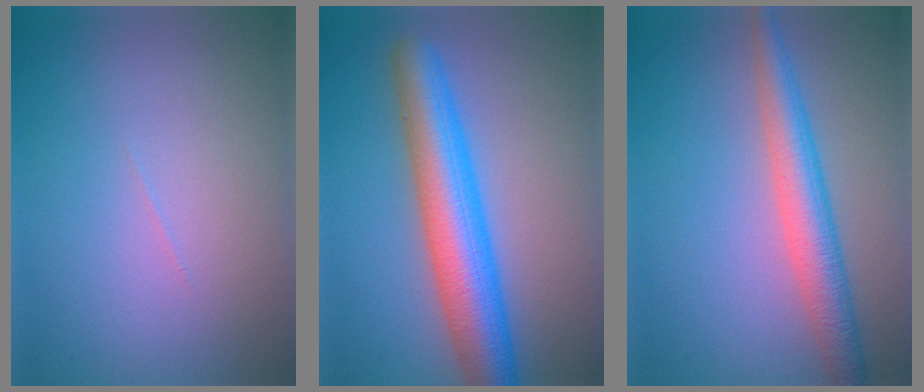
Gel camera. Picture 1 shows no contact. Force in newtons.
{"total": 8.0, "press": 8.0, "slide": 0.2}
{"total": 4.6, "press": 4.6, "slide": 0.0}